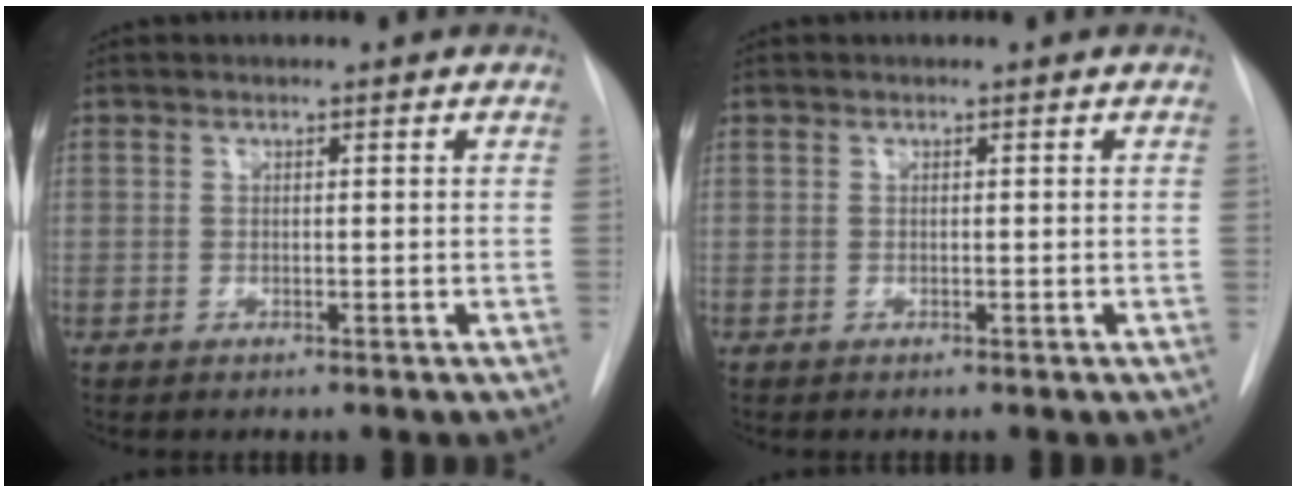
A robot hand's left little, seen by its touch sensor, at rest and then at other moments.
{"total": 0.0}